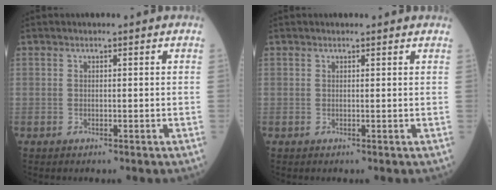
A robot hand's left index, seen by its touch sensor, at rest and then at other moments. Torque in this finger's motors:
{"motor_torque": [0.00, -0.07, -0.09, 0.00]}